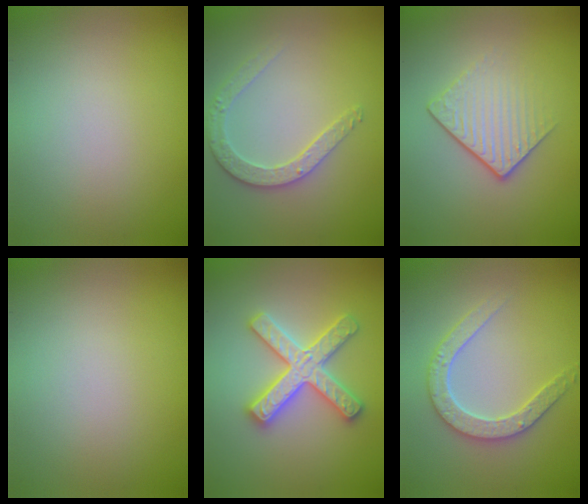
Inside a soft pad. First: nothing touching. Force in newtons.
{"total": 2.7, "press": 2.6, "slide": 0.7}
{"total": 4.0, "press": 2.5, "slide": 3.2}
{"total": 0.0}
{"total": 5.0, "press": 4.9, "slide": 0.9}
{"total": 3.2, "press": 3.1, "slide": 0.7}